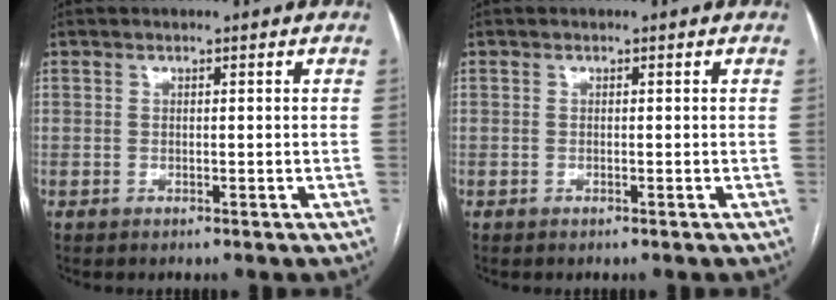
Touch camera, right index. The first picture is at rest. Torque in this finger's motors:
{"motor_torque": [-0.23, 0.22, -0.17, -0.08]}